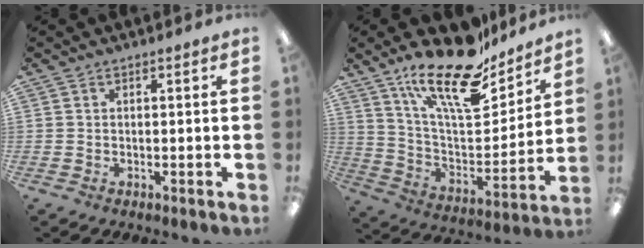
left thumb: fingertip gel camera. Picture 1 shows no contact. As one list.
[{"total": 22.3, "force": [16.4, 7.9, 13.0], "torque": [-0.219, -0.104, 0.282]}]